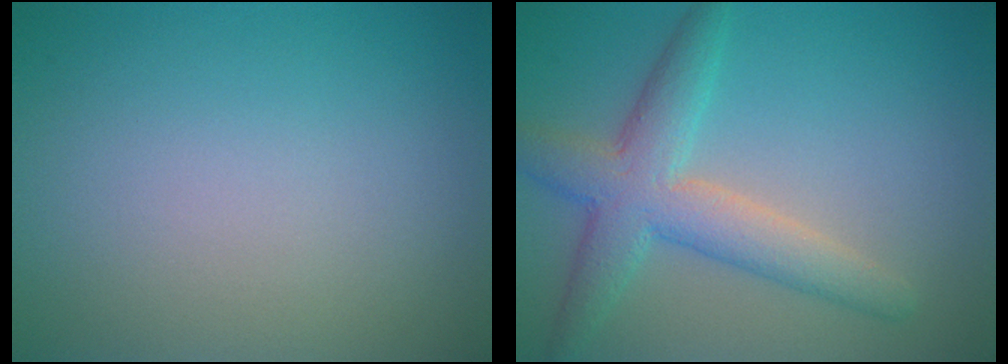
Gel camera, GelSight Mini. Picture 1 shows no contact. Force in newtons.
{"total": 5.2, "press": 5.2, "slide": 0.2}